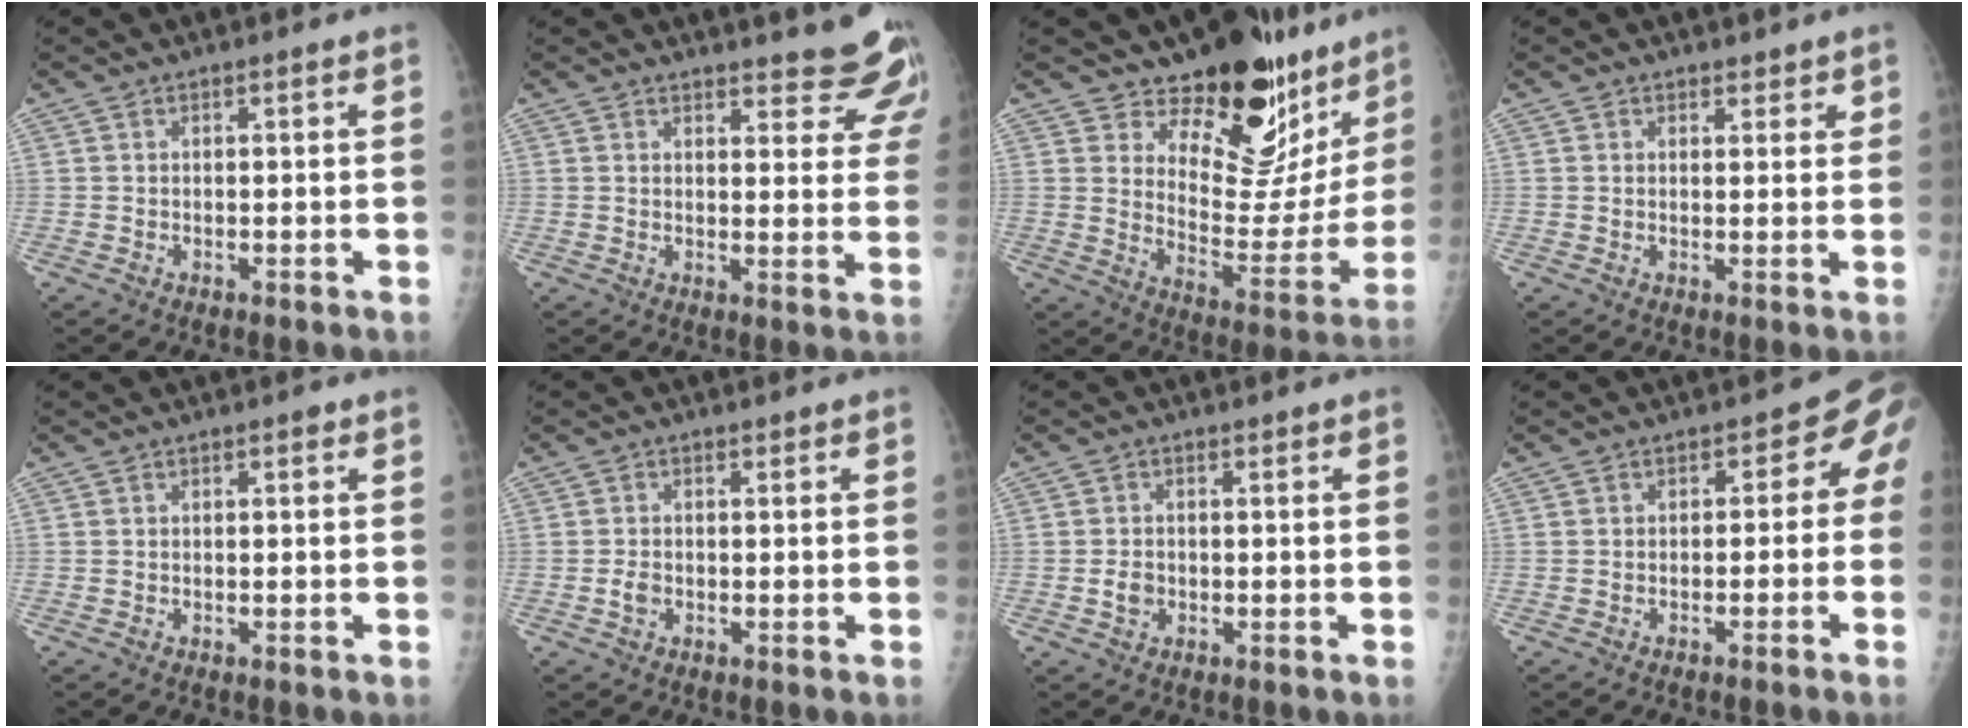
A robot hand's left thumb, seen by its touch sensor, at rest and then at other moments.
{"total": 10.9, "force": [9.7, 3.3, 3.8], "torque": [-0.001, -0.057, 0.094]}
{"total": 20.7, "force": [16.2, 9.6, 8.6], "torque": [-0.063, -0.130, 0.222]}
{"total": 2.2, "force": [1.6, 1.4, 0.4], "torque": [0.019, -0.008, 0.017]}
{"total": 0.5, "force": [0.2, 0.3, 0.4], "torque": [0.000, 0.001, -0.001]}
{"total": 1.9, "force": [-0.5, 1.5, 1.1], "torque": [-0.013, 0.003, -0.009]}
{"total": 2.5, "force": [-0.5, 2.1, 1.3], "torque": [-0.013, 0.003, -0.009]}
{"total": 4.3, "force": [-1.6, 3.2, 2.4], "torque": [0.003, 0.026, -0.029]}